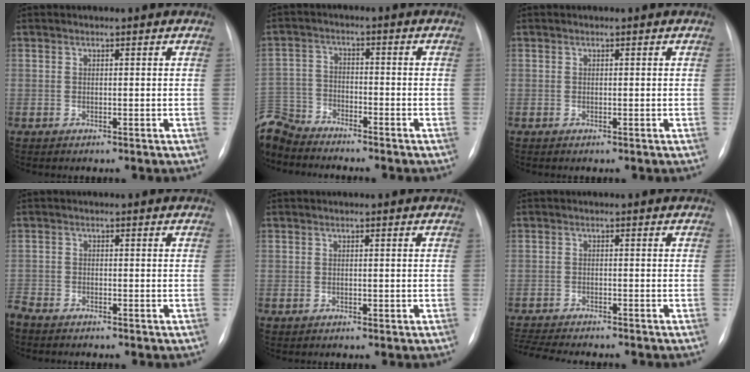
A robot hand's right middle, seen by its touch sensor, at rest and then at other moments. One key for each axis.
{"total": 9.6, "fx": -9.1, "fy": 2.5, "fz": 1.2, "tx": -0.037, "ty": 0.003, "tz": -0.174}
{"total": 0.0}
{"total": 4.1, "fx": -3.6, "fy": 1.4, "fz": 1.5, "tx": -0.027, "ty": -0.005, "tz": -0.057}
{"total": 0.0}
{"total": 9.6, "fx": -8.6, "fy": 1.3, "fz": 3.9, "tx": -0.063, "ty": -0.010, "tz": -0.129}